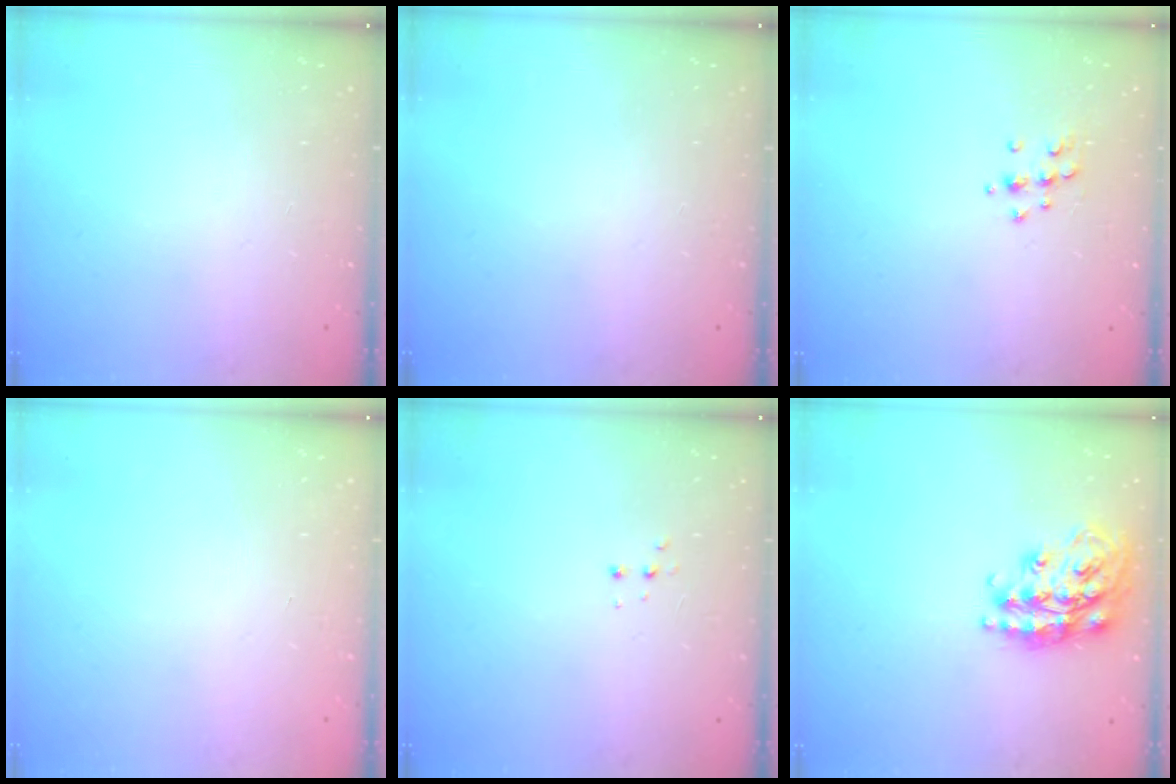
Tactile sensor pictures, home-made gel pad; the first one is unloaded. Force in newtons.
{"total": 0.0}
{"total": 6.3, "press": 6.2, "slide": 0.9}
{"total": 0.0}
{"total": 2.7, "press": 2.7, "slide": 0.5}
{"total": 19.4, "press": 19.4, "slide": 1.4}